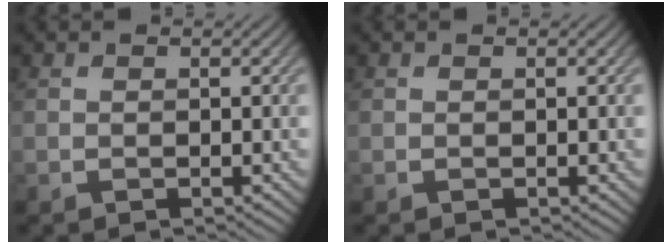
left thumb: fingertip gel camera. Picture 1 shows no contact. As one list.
[{"total": 0.0}]